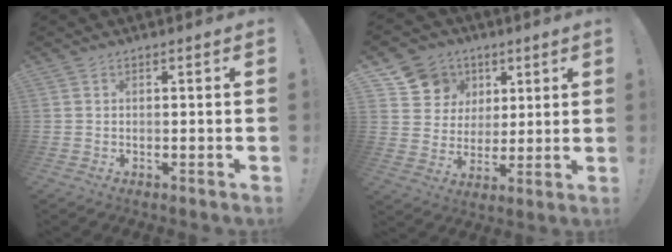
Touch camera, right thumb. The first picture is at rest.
{"total": 10.7, "force": [4.4, 9.6, 1.8], "torque": [-0.030, -0.020, 0.095]}